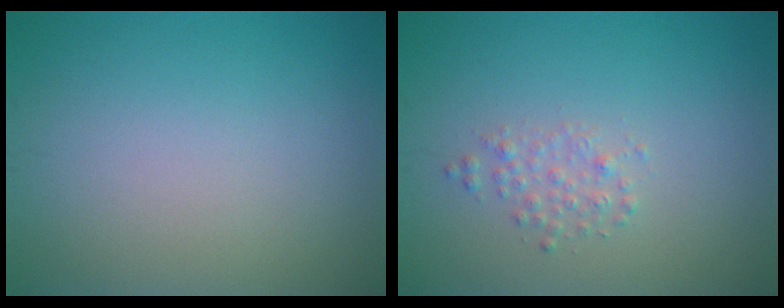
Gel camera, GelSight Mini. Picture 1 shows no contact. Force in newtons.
{"total": 1.4, "press": 1.4, "slide": 0.0}